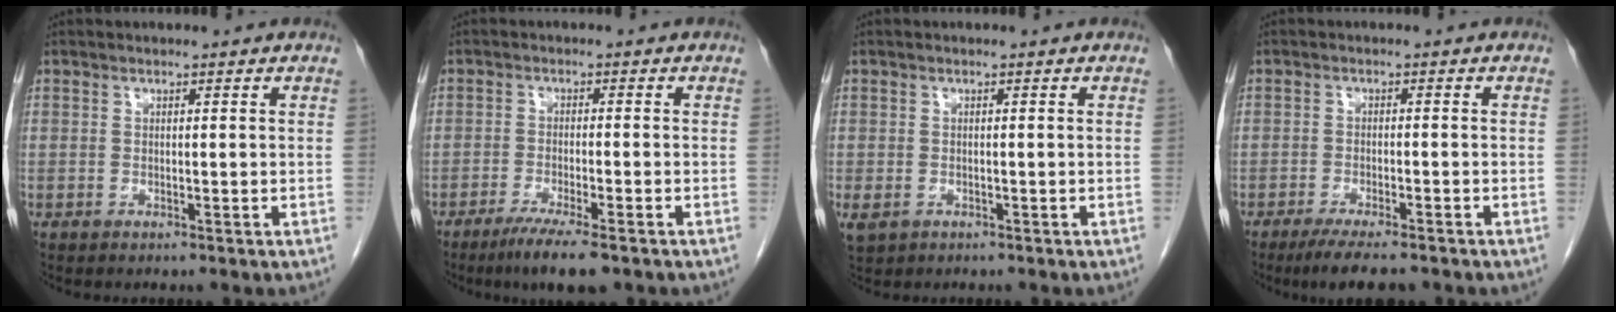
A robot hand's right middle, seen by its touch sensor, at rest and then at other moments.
{"total": 7.0, "force": [-4.8, 0.5, 5.0], "torque": [-0.080, -0.016, -0.075]}
{"total": 2.3, "force": [-0.9, 1.8, 1.2], "torque": [-0.030, -0.004, -0.006]}
{"total": 6.8, "force": [-5.4, 1.1, 4.0], "torque": [-0.062, -0.014, -0.084]}